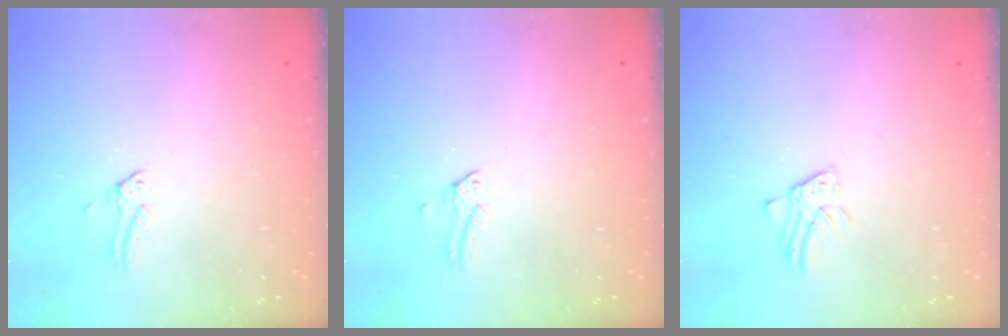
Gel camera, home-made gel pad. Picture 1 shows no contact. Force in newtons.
{"total": 0.0}
{"total": 2.1, "press": 2.1, "slide": 0.1}